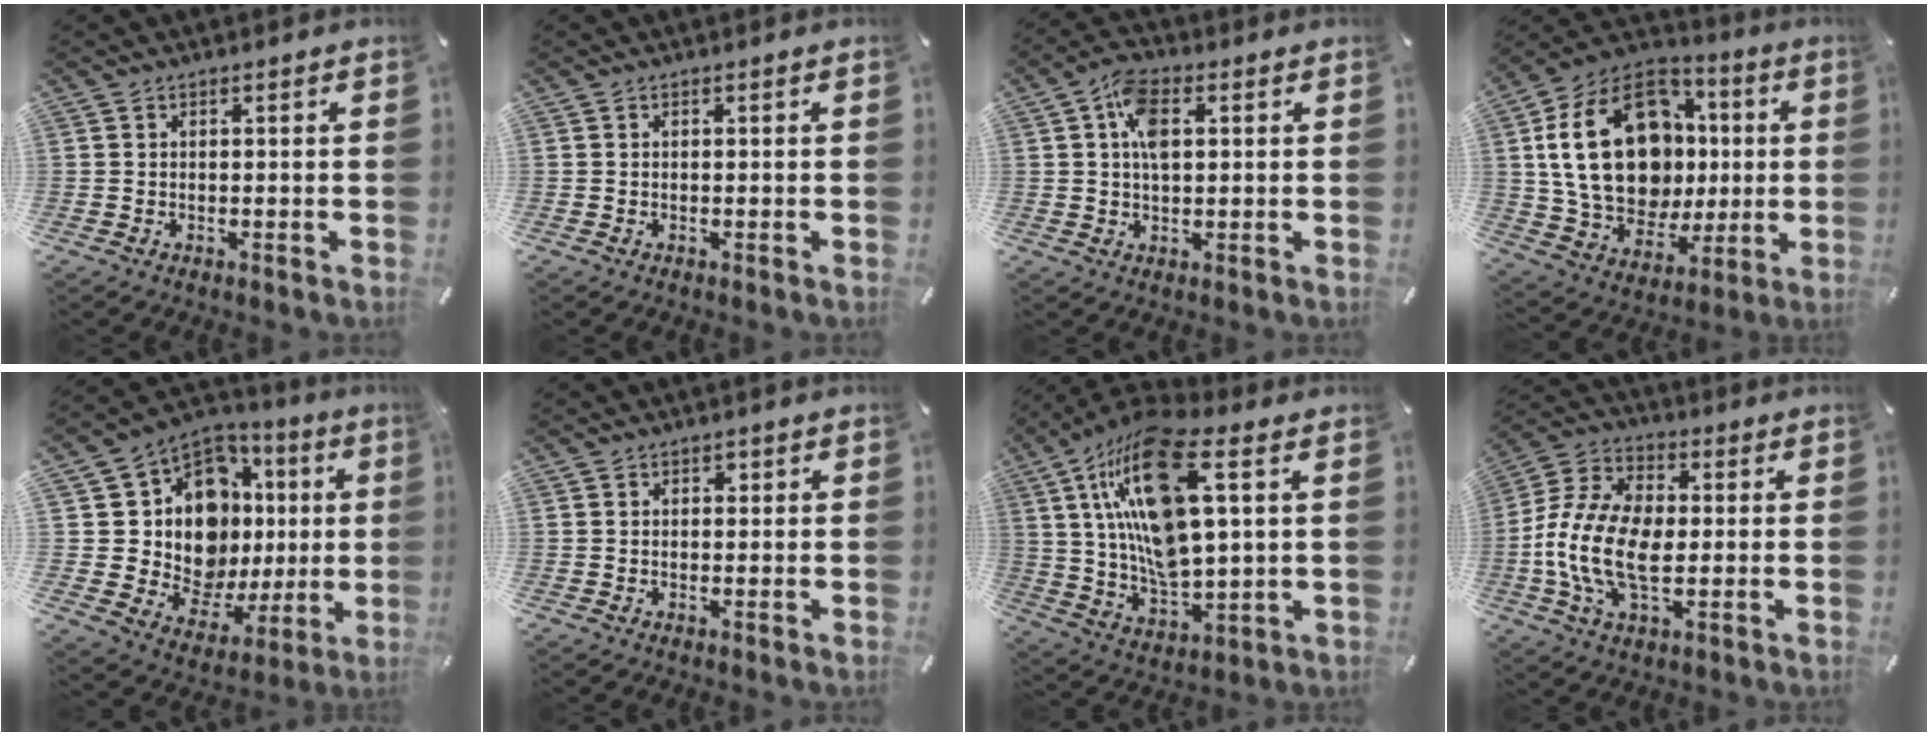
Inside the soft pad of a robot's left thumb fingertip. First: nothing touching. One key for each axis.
{"total": 0.0}
{"total": 7.5, "fx": 1.7, "fy": 4.4, "fz": 5.9, "tx": -0.111, "ty": 0.005, "tz": 0.026}
{"total": 27.0, "fx": 3.1, "fy": 20.0, "fz": 17.9, "tx": -0.342, "ty": 0.007, "tz": 0.063}
{"total": 15.4, "fx": 2.8, "fy": 12.8, "fz": 8.1, "tx": -0.170, "ty": -0.051, "tz": 0.065}
{"total": 1.1, "fx": 0.3, "fy": 1.0, "fz": 0.4, "tx": -0.002, "ty": 0.002, "tz": 0.001}
{"total": 20.1, "fx": 7.2, "fy": 8.2, "fz": 16.9, "tx": -0.351, "ty": -0.022, "tz": 0.115}
{"total": 14.8, "fx": -2.3, "fy": 8.9, "fz": 11.7, "tx": -0.260, "ty": 0.001, "tz": -0.042}